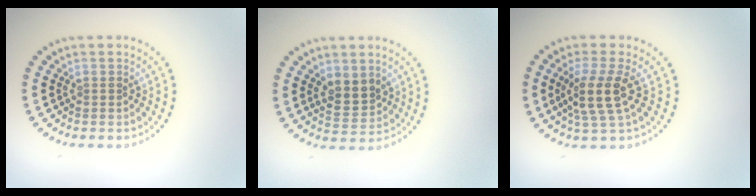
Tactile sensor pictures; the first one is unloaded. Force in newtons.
{"total": 2.7, "press": 2.5, "slide": 0.8}
{"total": 3.7, "press": 2.9, "slide": 2.3}